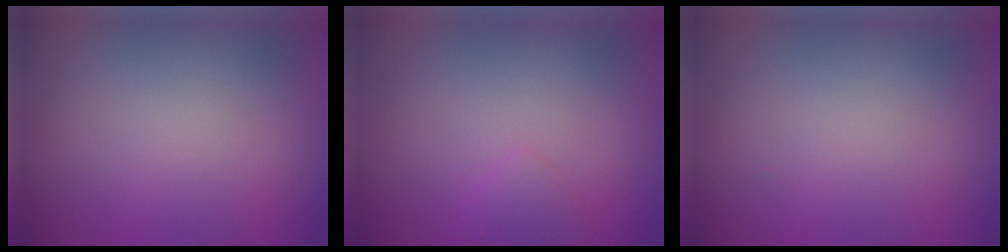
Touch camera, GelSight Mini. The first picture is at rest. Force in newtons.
{"total": 1.0, "press": 1.0, "slide": 0.1}
{"total": 0.0}